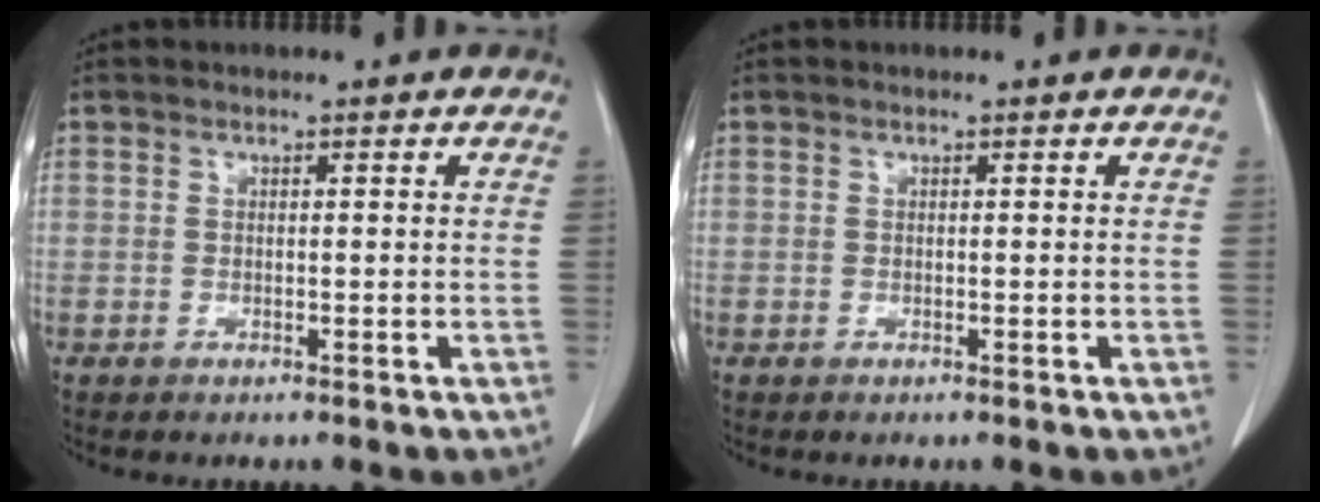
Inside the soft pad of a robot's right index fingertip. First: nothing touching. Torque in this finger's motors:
{"motor_torque": [0.00, 0.00, 0.00, 0.00]}